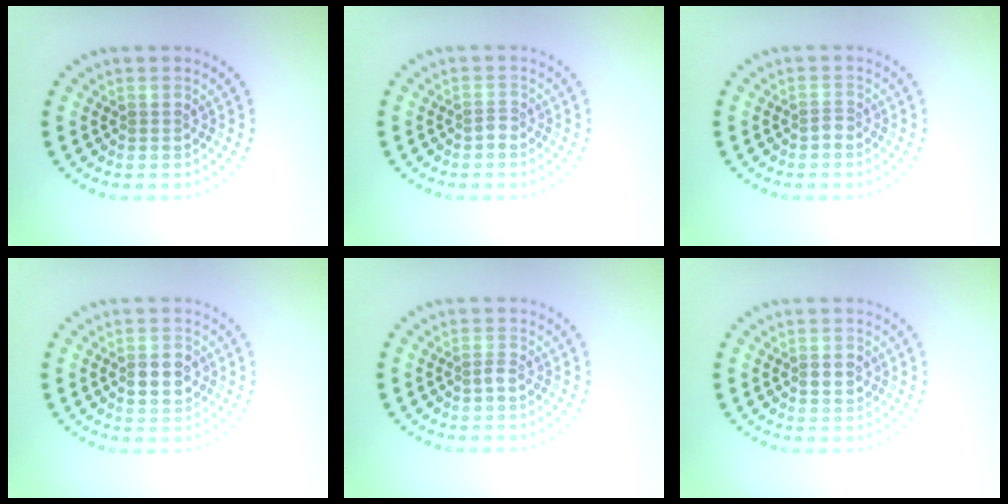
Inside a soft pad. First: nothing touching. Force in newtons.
{"total": 0.9, "press": 0.5, "slide": 0.7}
{"total": 0.9, "press": 0.5, "slide": 0.7}
{"total": 2.6, "press": 2.6, "slide": 0.1}
{"total": 0.8, "press": 0.5, "slide": 0.7}
{"total": 1.2, "press": 1.2, "slide": 0.0}